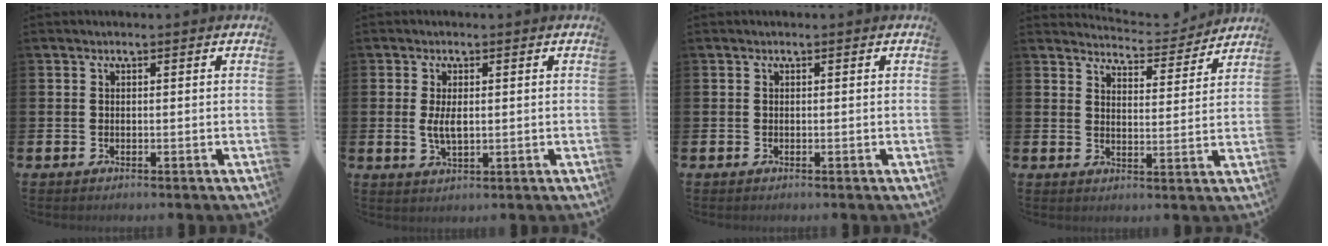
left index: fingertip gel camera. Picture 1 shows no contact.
{"total": 3.2, "force": [0.3, 1.3, 2.9], "torque": [-0.047, -0.001, 0.003]}
{"total": 0.0}
{"total": 4.9, "force": [4.9, 0.5, 0.2], "torque": [-0.012, -0.040, 0.083]}